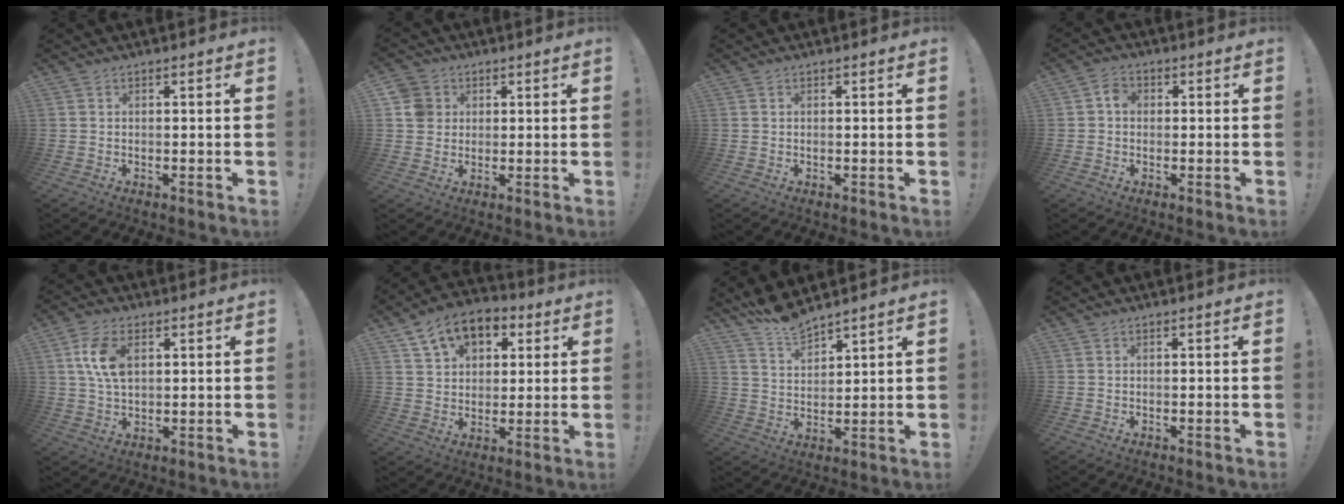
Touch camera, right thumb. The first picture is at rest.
{"total": 6.2, "force": [1.6, 5.7, 1.8], "torque": [-0.029, -0.001, 0.033]}
{"total": 0.0}
{"total": 3.5, "force": [-0.2, 2.6, 2.3], "torque": [-0.038, 0.011, -0.005]}
{"total": 9.6, "force": [2.7, 5.7, 7.2], "torque": [-0.141, 0.005, 0.051]}
{"total": 12.2, "force": [5.9, 8.7, 6.2], "torque": [-0.095, -0.023, 0.116]}
{"total": 7.6, "force": [7.2, 1.3, 2.1], "torque": [-0.051, -0.047, 0.135]}
{"total": 0.0}